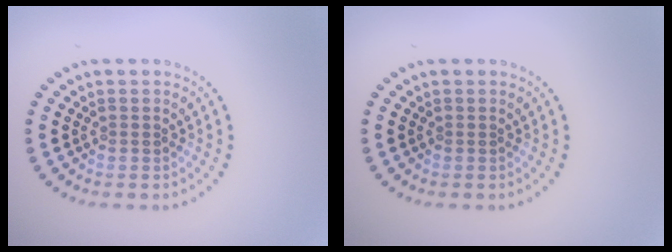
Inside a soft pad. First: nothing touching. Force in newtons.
{"total": 0.0}